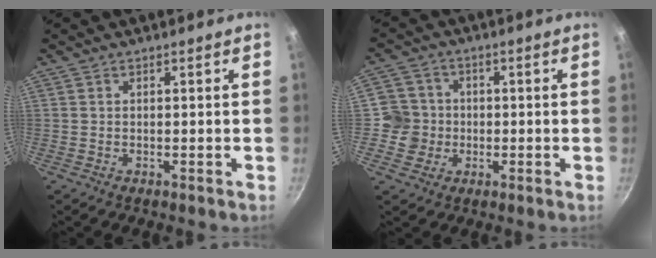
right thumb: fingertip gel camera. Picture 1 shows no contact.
{"total": 6.6, "force": [-0.8, 6.5, 0.7], "torque": [0.021, 0.014, -0.020]}